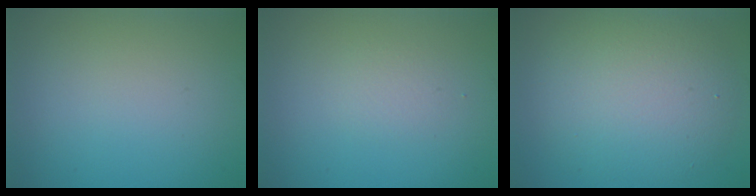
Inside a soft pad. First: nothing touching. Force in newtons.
{"total": 1.1, "press": 1.1, "slide": 0.1}
{"total": 7.3, "press": 7.3, "slide": 0.6}